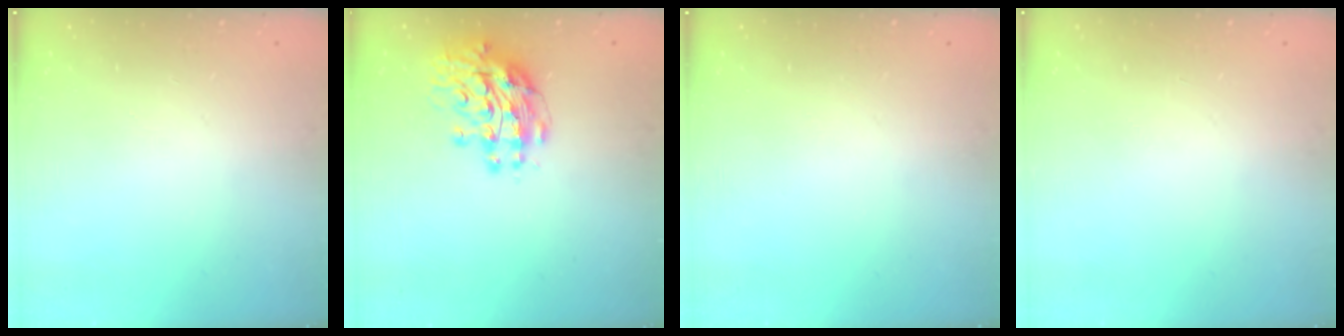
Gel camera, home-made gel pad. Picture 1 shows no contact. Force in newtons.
{"total": 12.2, "press": 12.1, "slide": 1.1}
{"total": 0.0}
{"total": 0.0}